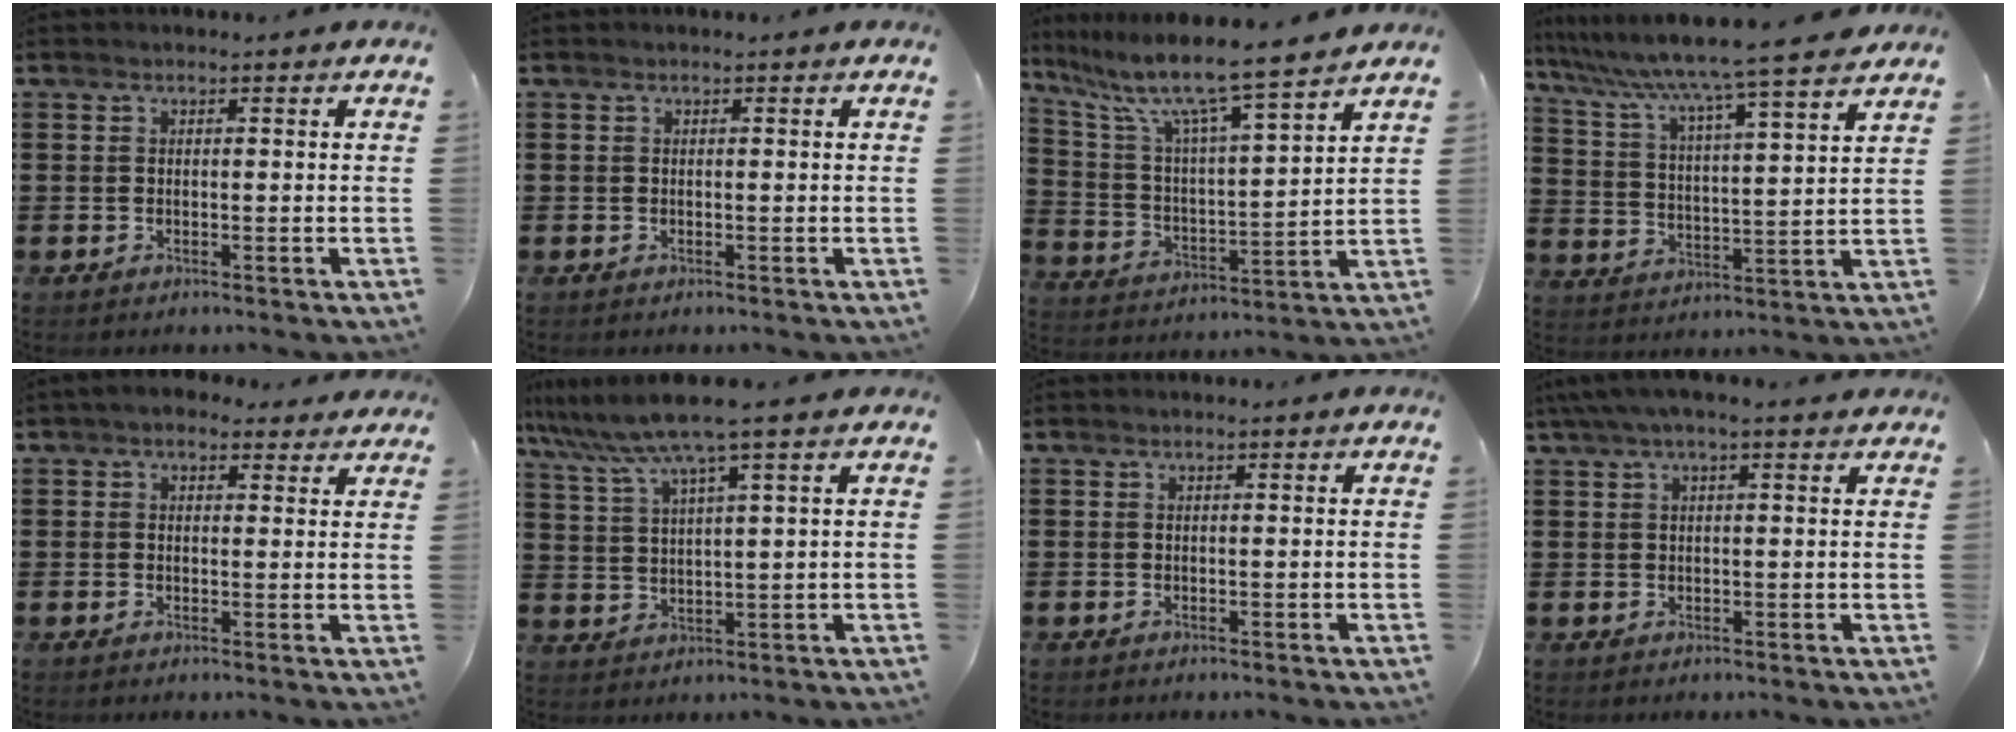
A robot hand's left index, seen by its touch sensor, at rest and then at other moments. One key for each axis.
{"total": 0.0}
{"total": 9.6, "fx": 8.1, "fy": -0.1, "fz": 5.3, "tx": -0.135, "ty": -0.054, "tz": 0.129}
{"total": 7.5, "fx": 6.7, "fy": -1.4, "fz": 3.3, "tx": -0.092, "ty": -0.054, "tz": 0.103}
{"total": 2.8, "fx": 2.1, "fy": 1.6, "fz": 1.0, "tx": -0.028, "ty": 0.005, "tz": 0.037}
{"total": 7.0, "fx": 5.1, "fy": -0.4, "fz": 4.8, "tx": -0.109, "ty": -0.021, "tz": 0.086}
{"total": 0.0}
{"total": 3.2, "fx": 2.0, "fy": 0.6, "fz": 2.5, "tx": -0.053, "ty": 0.006, "tz": 0.035}